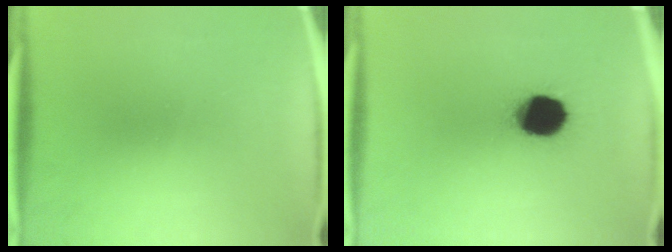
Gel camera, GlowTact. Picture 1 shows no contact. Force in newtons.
{"total": 12.7}